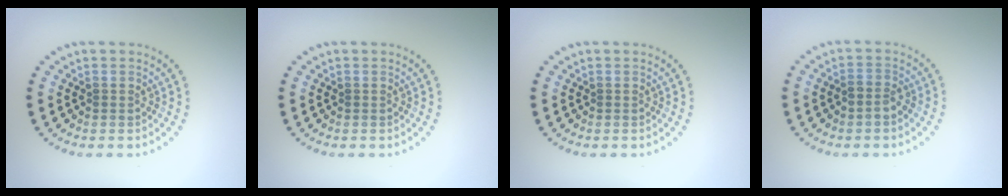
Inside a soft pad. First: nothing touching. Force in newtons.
{"total": 0.0}
{"total": 0.0}
{"total": 1.4, "press": 1.2, "slide": 0.7}